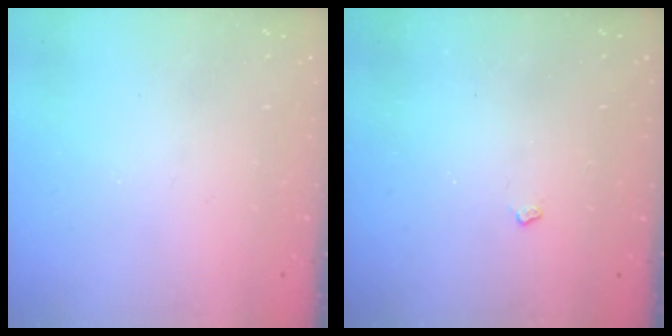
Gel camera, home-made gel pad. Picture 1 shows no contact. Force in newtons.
{"total": 3.0, "press": 2.9, "slide": 0.5}